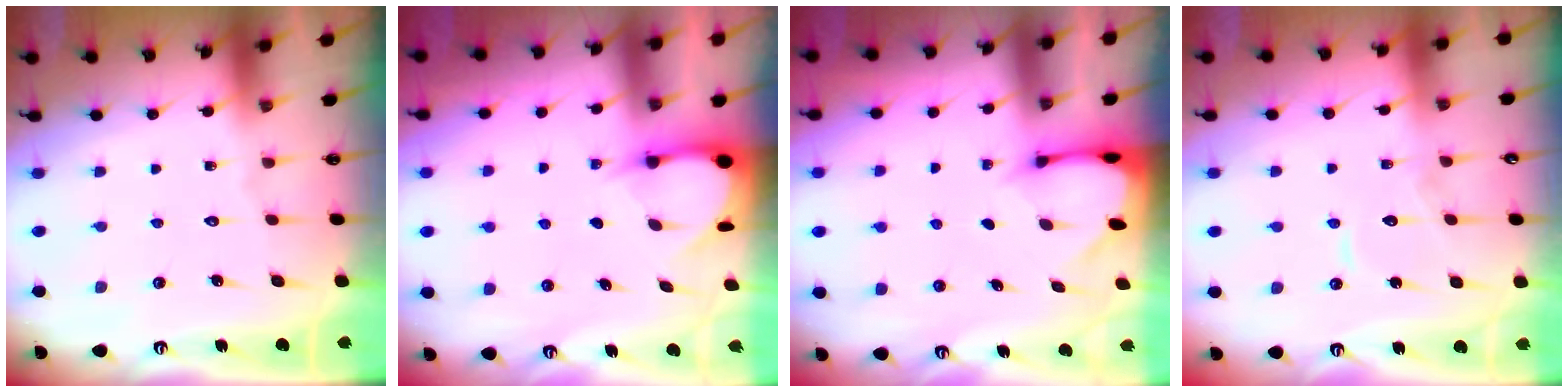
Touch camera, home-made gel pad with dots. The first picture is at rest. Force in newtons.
{"total": 3.3, "press": 3.3, "slide": 0.4}
{"total": 2.0, "press": 2.0, "slide": 0.1}
{"total": 7.7, "press": 7.7, "slide": 0.6}